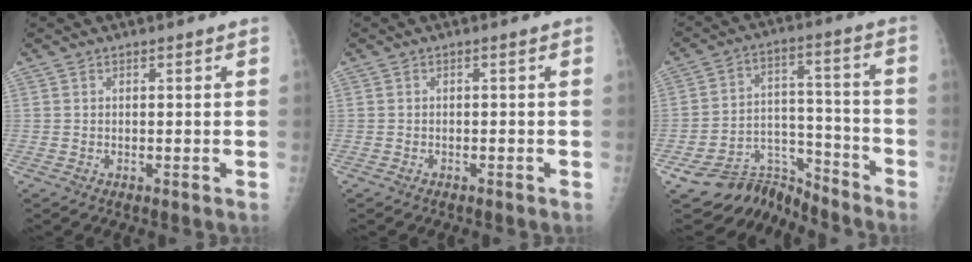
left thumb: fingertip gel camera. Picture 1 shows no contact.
{"total": 0.0}
{"total": 11.1, "force": [-10.4, 3.8, -0.6], "torque": [0.040, 0.112, -0.177]}